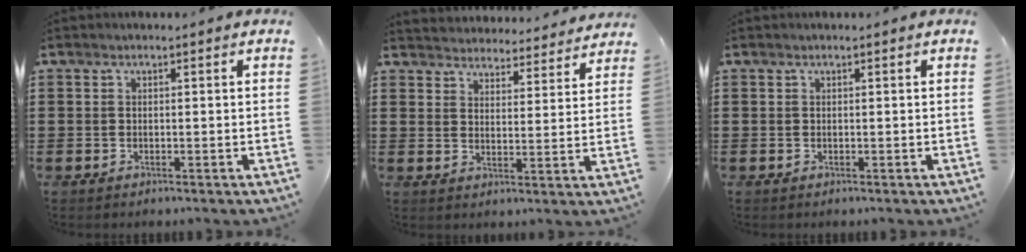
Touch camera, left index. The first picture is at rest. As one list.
[{"total": 4.1, "force": [4.0, 0.1, -0.4], "torque": [-0.005, -0.032, 0.068]}, {"total": 0.0}]